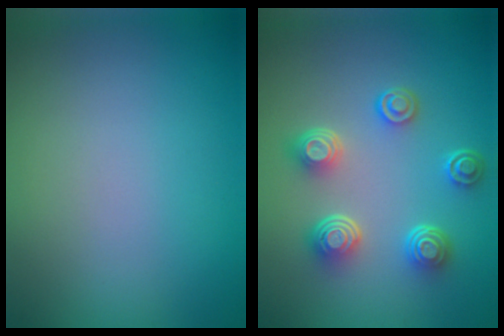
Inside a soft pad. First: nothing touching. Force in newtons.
{"total": 4.9, "press": 3.5, "slide": 3.4}